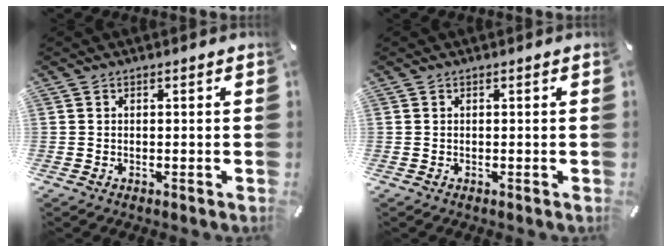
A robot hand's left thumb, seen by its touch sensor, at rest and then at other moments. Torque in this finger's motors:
{"motor_torque": [-0.21, 0.06, 0.02, 0.03, 0.00]}